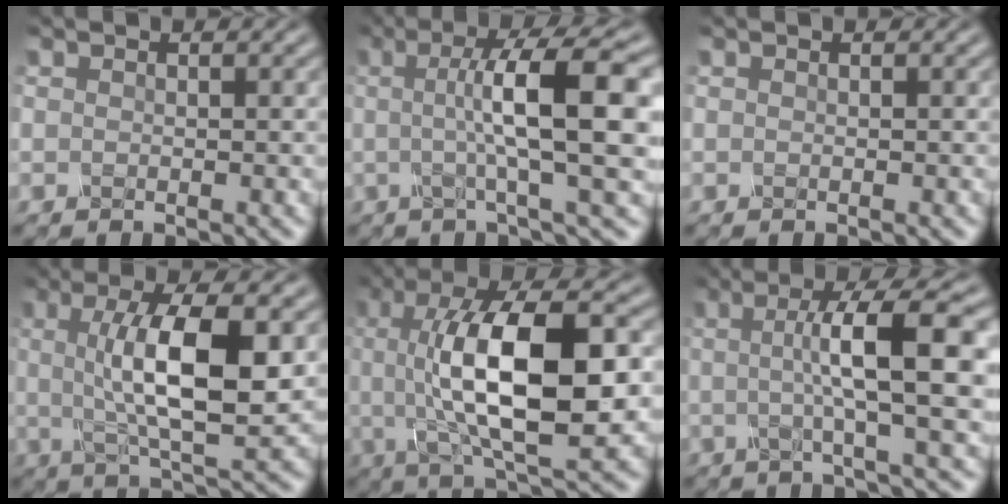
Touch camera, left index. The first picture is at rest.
{"total": 9.9, "force": [0.9, 1.8, 9.7], "torque": [-0.122, 0.011, 0.012]}
{"total": 0.0}
{"total": 8.6, "force": [0.9, 2.4, 8.2], "torque": [-0.131, -0.003, 0.017]}
{"total": 12.3, "force": [0.4, 4.3, 11.6], "torque": [-0.189, 0.006, 0.006]}
{"total": 8.8, "force": [0.8, 1.5, 8.6], "torque": [-0.117, 0.012, 0.010]}